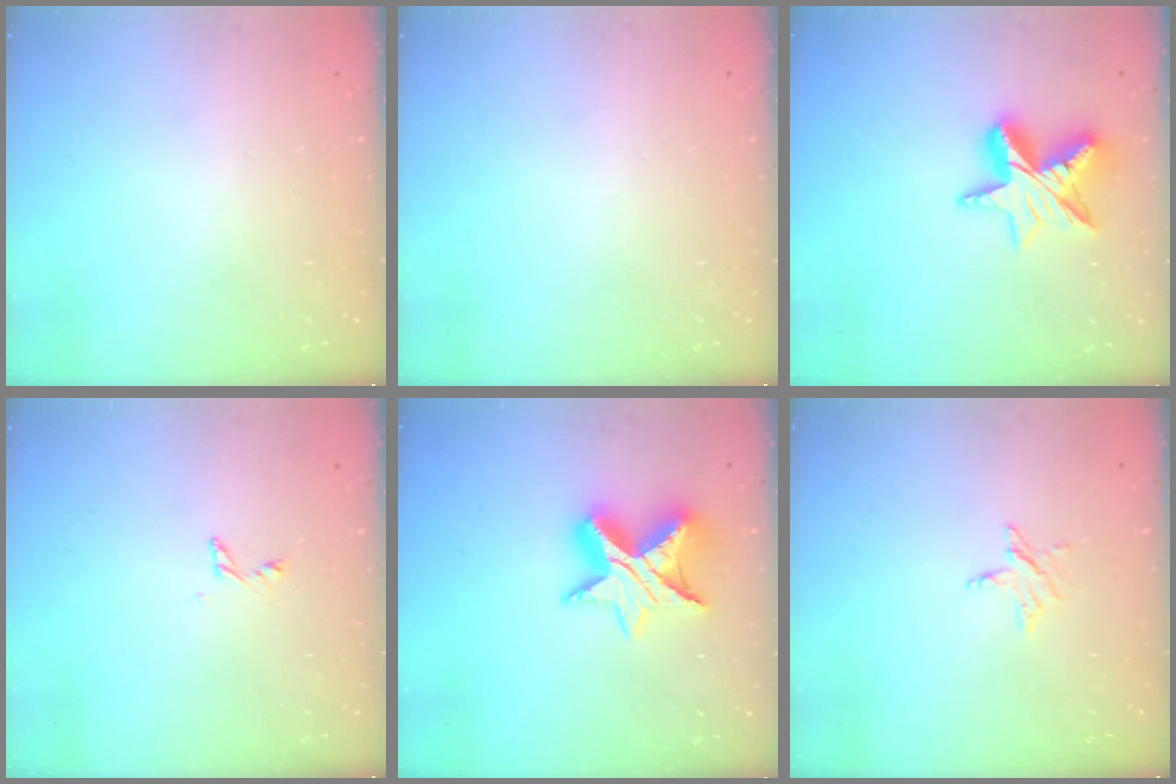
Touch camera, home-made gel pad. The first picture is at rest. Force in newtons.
{"total": 0.0}
{"total": 11.1, "press": 11.1, "slide": 0.8}
{"total": 3.9, "press": 3.9, "slide": 0.4}
{"total": 14.4, "press": 14.4, "slide": 0.8}
{"total": 3.5, "press": 3.5, "slide": 0.2}